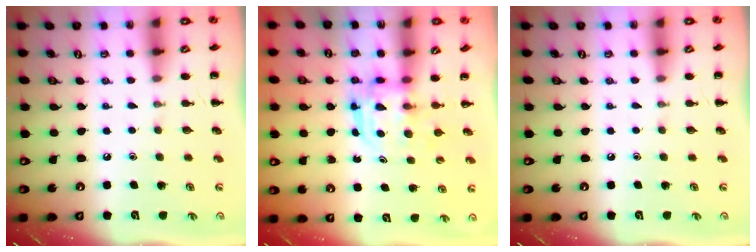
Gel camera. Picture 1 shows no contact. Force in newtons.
{"total": 3.1, "press": 3.1, "slide": 0.2}
{"total": 0.0}